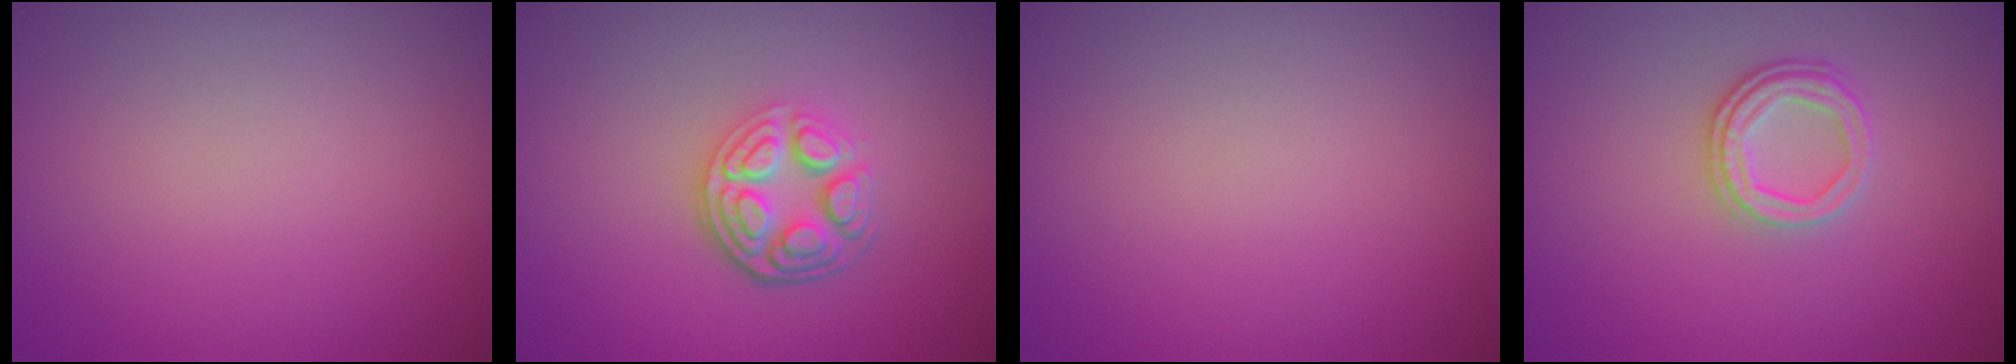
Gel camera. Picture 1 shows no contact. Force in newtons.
{"total": 4.5, "press": 3.3, "slide": 3.1}
{"total": 0.0}
{"total": 2.6, "press": 2.3, "slide": 1.1}